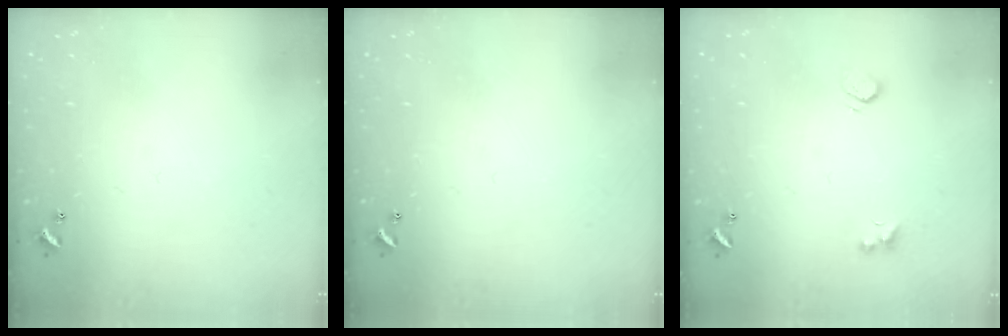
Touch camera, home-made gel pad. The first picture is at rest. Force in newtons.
{"total": 0.0}
{"total": 2.0, "press": 1.7, "slide": 1.0}